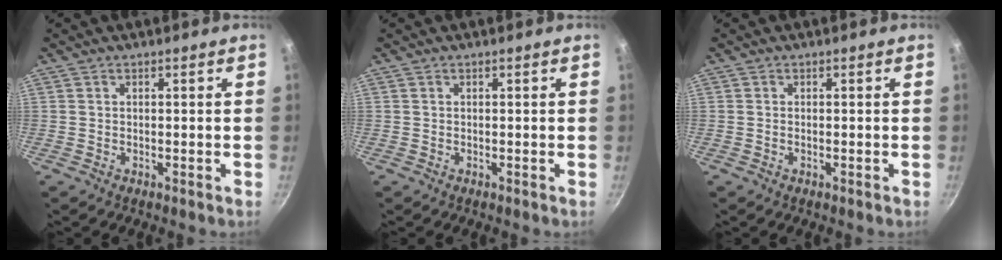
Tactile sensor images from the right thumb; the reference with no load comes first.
{"total": 0.0}
{"total": 0.0}